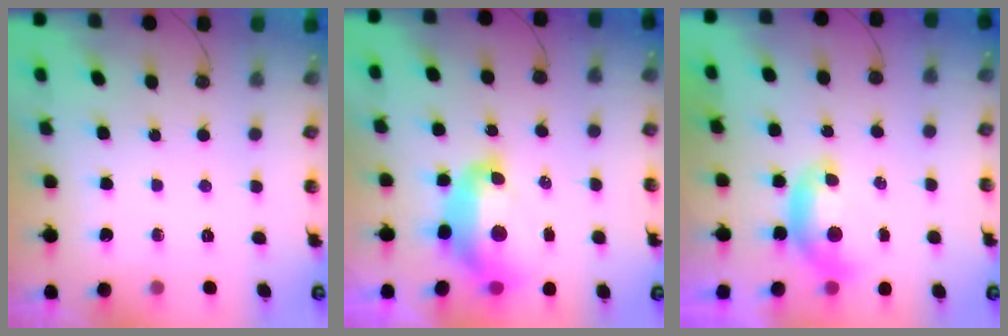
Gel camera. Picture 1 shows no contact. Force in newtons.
{"total": 6.6, "press": 6.5, "slide": 1.1}
{"total": 0.0}